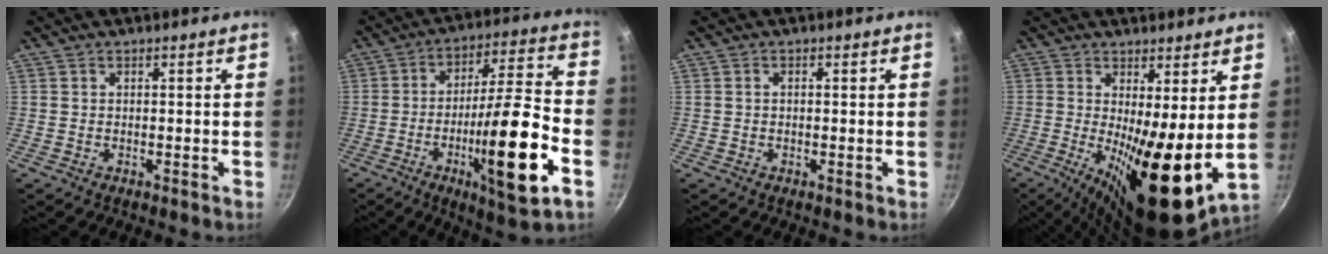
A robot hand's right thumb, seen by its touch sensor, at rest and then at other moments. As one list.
[{"total": 20.3, "force": [-6.6, 3.5, 18.8], "torque": [-0.297, 0.029, -0.103]}, {"total": 0.7, "force": [0.1, 0.2, 0.6], "torque": [-0.013, 0.002, 0.003]}, {"total": 15.6, "force": [1.0, 4.6, 14.9], "torque": [-0.220, -0.041, 0.021]}]